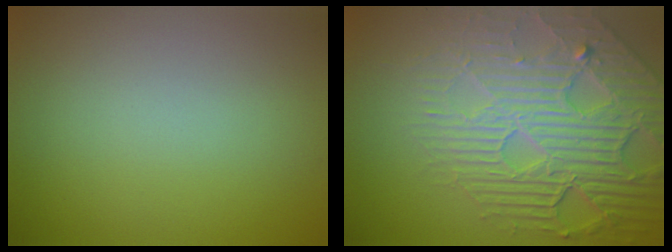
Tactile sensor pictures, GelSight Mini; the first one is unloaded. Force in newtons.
{"total": 8.0, "press": 5.9, "slide": 5.4}